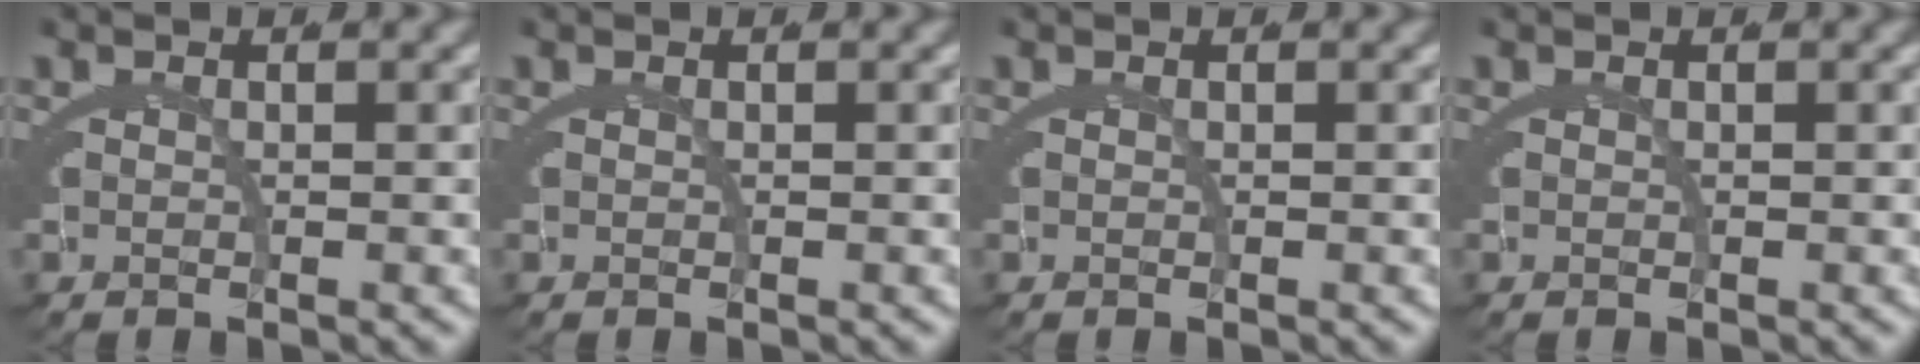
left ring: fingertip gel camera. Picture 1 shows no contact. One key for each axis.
{"total": 0.0}
{"total": 0.0}
{"total": 0.0}